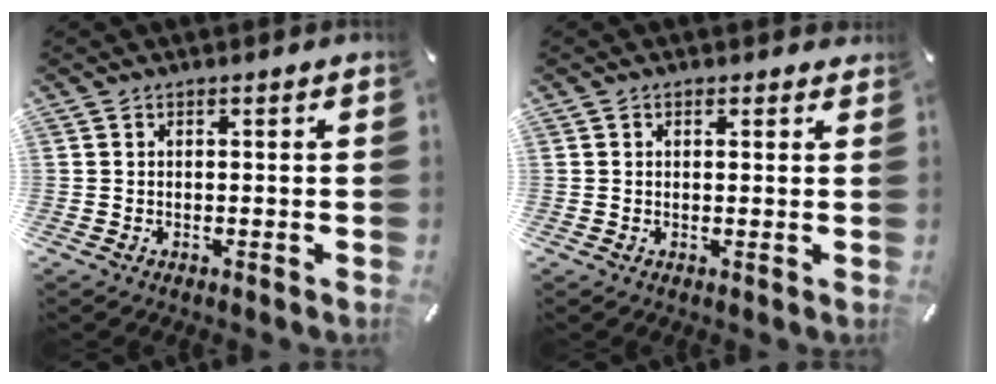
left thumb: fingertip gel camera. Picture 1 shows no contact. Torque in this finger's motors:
{"motor_torque": [-0.21, -0.67, -0.17, 0.09, -0.05]}